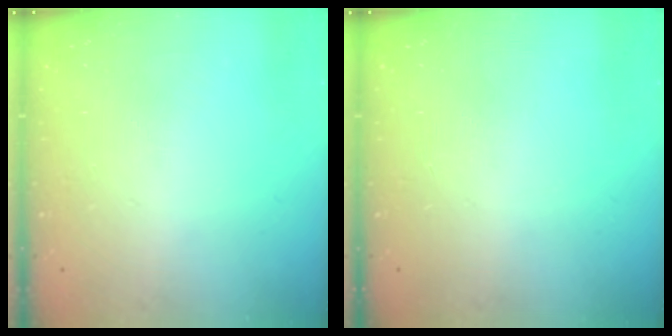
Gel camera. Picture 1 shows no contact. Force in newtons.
{"total": 0.0}